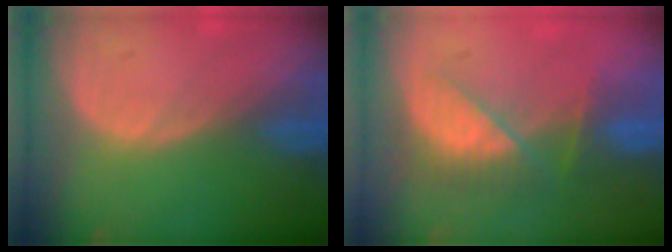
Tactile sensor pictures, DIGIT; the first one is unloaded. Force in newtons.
{"total": 7.9, "press": 7.0, "slide": 3.7}